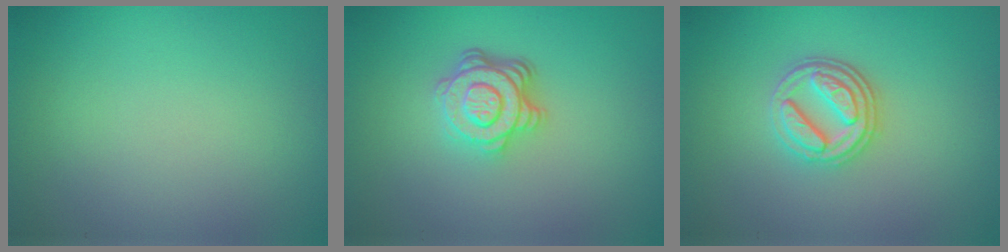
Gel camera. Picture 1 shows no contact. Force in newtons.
{"total": 4.4, "press": 3.3, "slide": 3.0}
{"total": 3.6, "press": 3.1, "slide": 1.8}